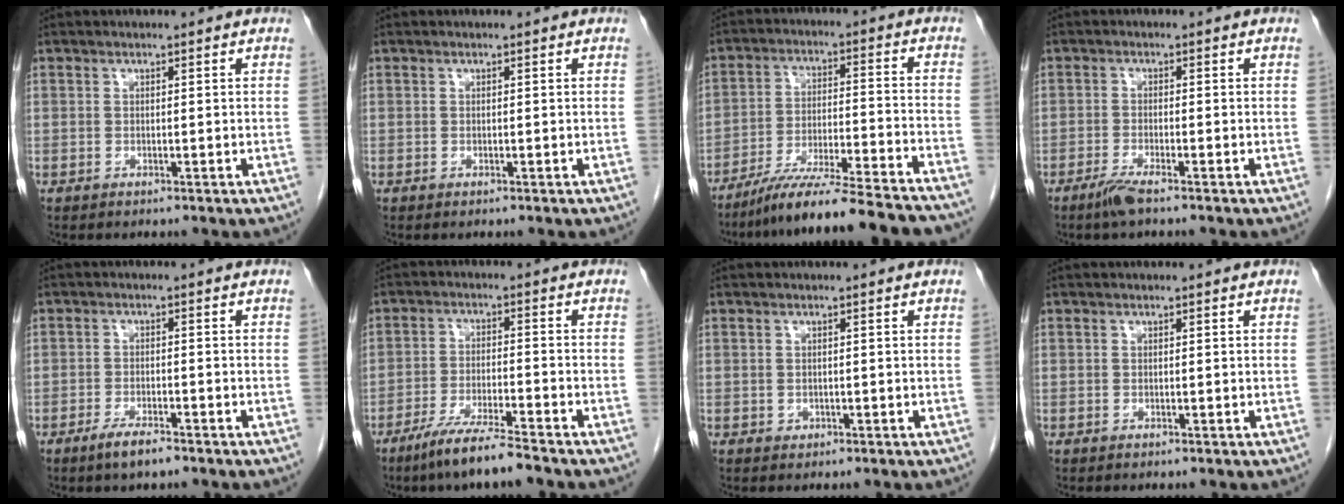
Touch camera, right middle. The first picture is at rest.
{"total": 0.0}
{"total": 18.6, "force": [-16.3, -0.1, 8.9], "torque": [-0.128, -0.022, -0.255]}
{"total": 2.8, "force": [-2.1, -0.1, 1.9], "torque": [-0.044, -0.006, -0.045]}
{"total": 3.7, "force": [-2.7, 0.6, 2.4], "torque": [-0.049, -0.003, -0.047]}
{"total": 7.9, "force": [-6.1, 0.0, 5.1], "torque": [-0.094, -0.023, -0.112]}
{"total": 0.6, "force": [-0.1, 0.6, 0.2], "torque": [-0.002, 0.003, 0.001]}
{"total": 0.0}